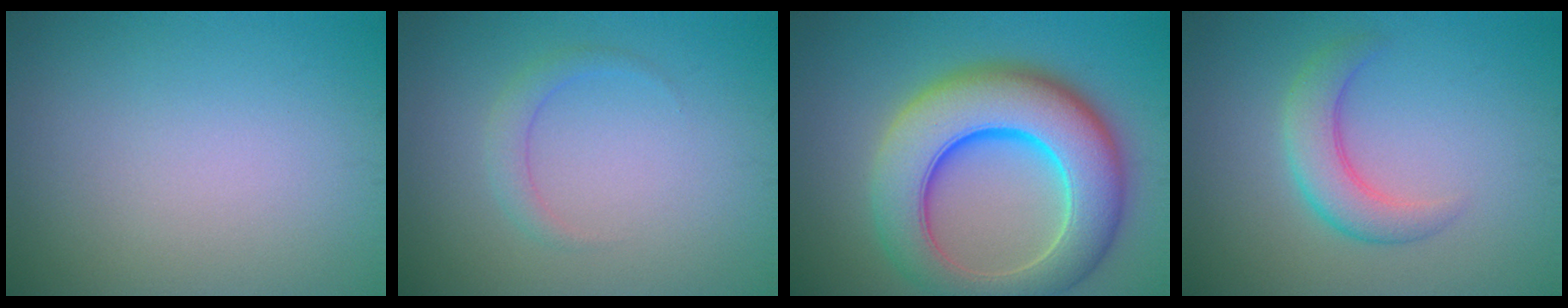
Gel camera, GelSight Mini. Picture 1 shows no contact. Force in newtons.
{"total": 1.5, "press": 1.5, "slide": 0.1}
{"total": 11.5, "press": 11.5, "slide": 0.3}
{"total": 3.5, "press": 3.5, "slide": 0.1}